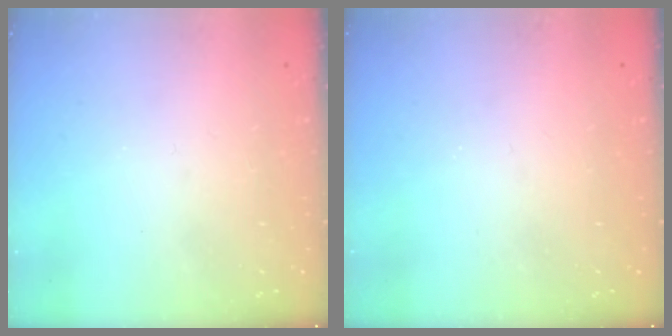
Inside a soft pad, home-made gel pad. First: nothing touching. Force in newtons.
{"total": 0.0}